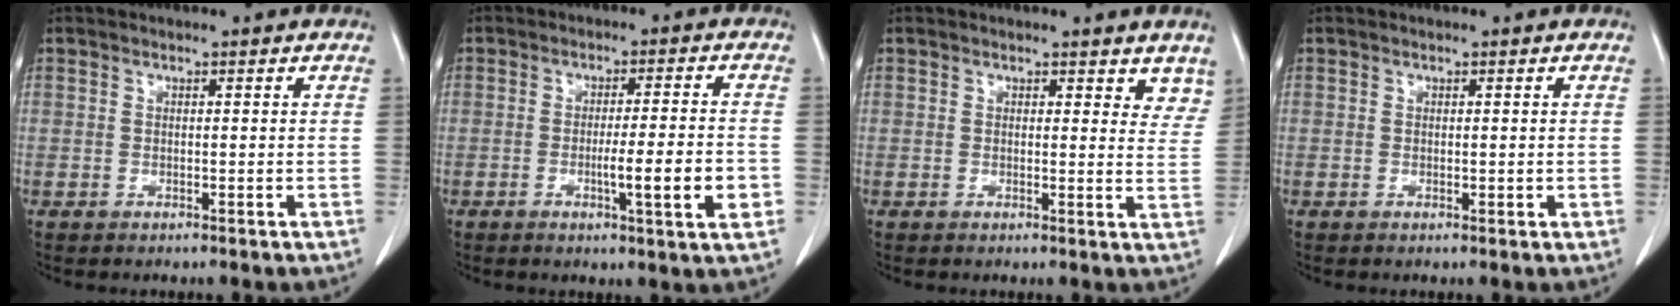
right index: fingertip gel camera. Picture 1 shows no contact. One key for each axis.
{"total": 8.3, "fx": -2.4, "fy": 0.1, "fz": 7.9, "tx": -0.115, "ty": -0.009, "tz": -0.035}
{"total": 4.4, "fx": 3.7, "fy": 1.9, "fz": 1.4, "tx": 0.011, "ty": -0.016, "tz": 0.027}
{"total": 0.8, "fx": 0.0, "fy": 0.4, "fz": 0.7, "tx": -0.009, "ty": -0.003, "tz": 0.002}